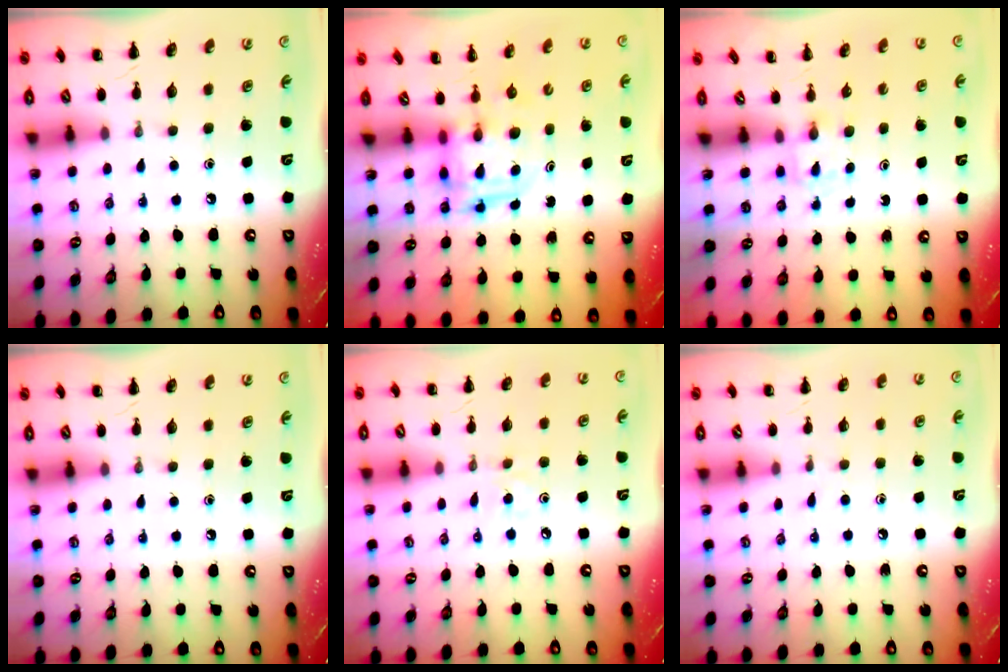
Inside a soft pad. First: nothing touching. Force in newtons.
{"total": 3.8, "press": 3.7, "slide": 0.7}
{"total": 2.3, "press": 2.1, "slide": 0.9}
{"total": 0.0}
{"total": 2.0, "press": 1.9, "slide": 0.6}
{"total": 2.7, "press": 2.4, "slide": 1.4}